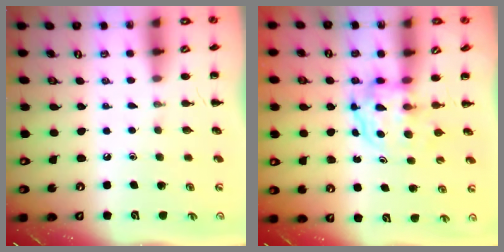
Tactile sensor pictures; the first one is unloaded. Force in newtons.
{"total": 3.7, "press": 3.7, "slide": 0.2}